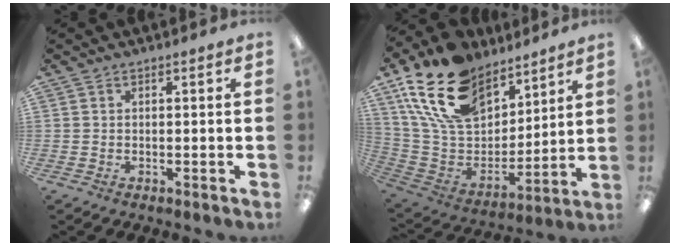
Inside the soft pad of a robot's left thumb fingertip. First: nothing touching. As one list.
[{"total": 21.1, "force": [13.4, 12.6, 10.4], "torque": [-0.217, -0.068, 0.251]}]